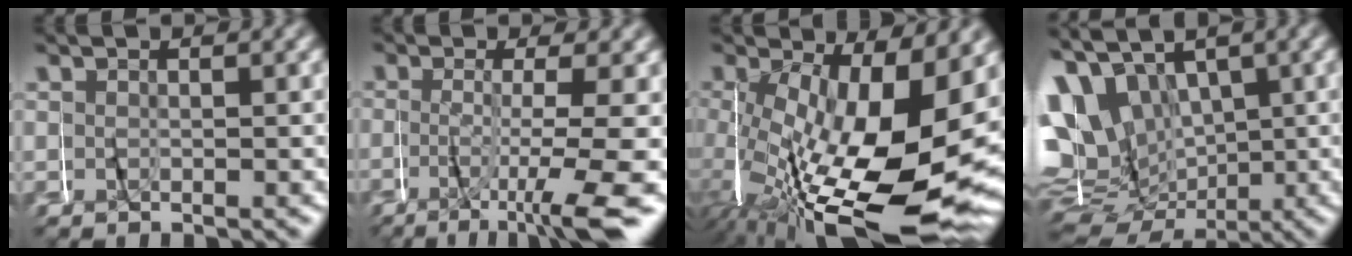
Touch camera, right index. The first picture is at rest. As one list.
[{"total": 6.4, "force": [-3.0, 0.9, 5.6], "torque": [-0.079, -0.012, -0.041]}, {"total": 16.2, "force": [-3.7, 7.0, 14.1], "torque": [-0.247, -0.049, -0.020]}, {"total": 13.6, "force": [0.2, 11.9, 6.6], "torque": [-0.139, -0.020, 0.005]}]